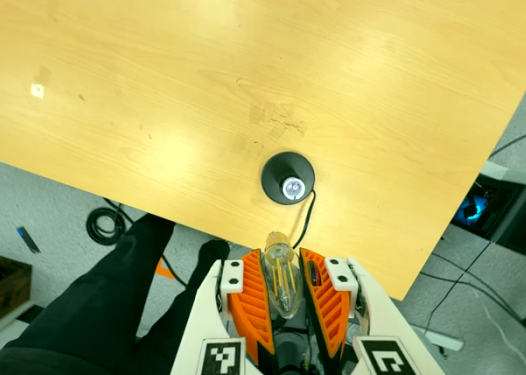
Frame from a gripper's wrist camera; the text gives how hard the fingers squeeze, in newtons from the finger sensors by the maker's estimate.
{"total": 12.0, "left": 13.3, "right": 10.8}